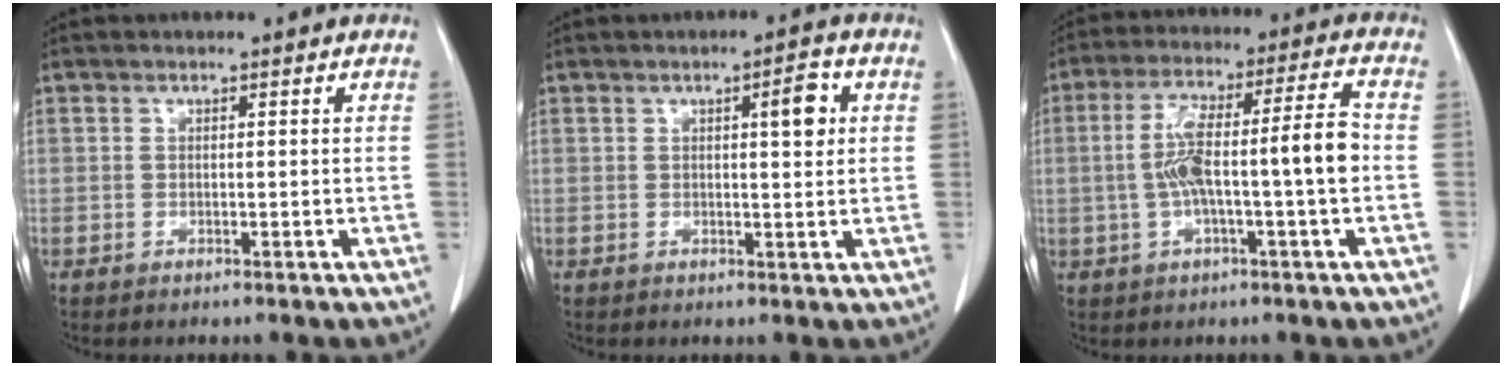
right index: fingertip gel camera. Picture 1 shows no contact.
{"total": 4.1, "force": [1.3, 0.9, 3.8], "torque": [-0.055, 0.003, 0.018]}
{"total": 11.7, "force": [-1.1, 0.9, 11.6], "torque": [-0.209, 0.028, -0.019]}